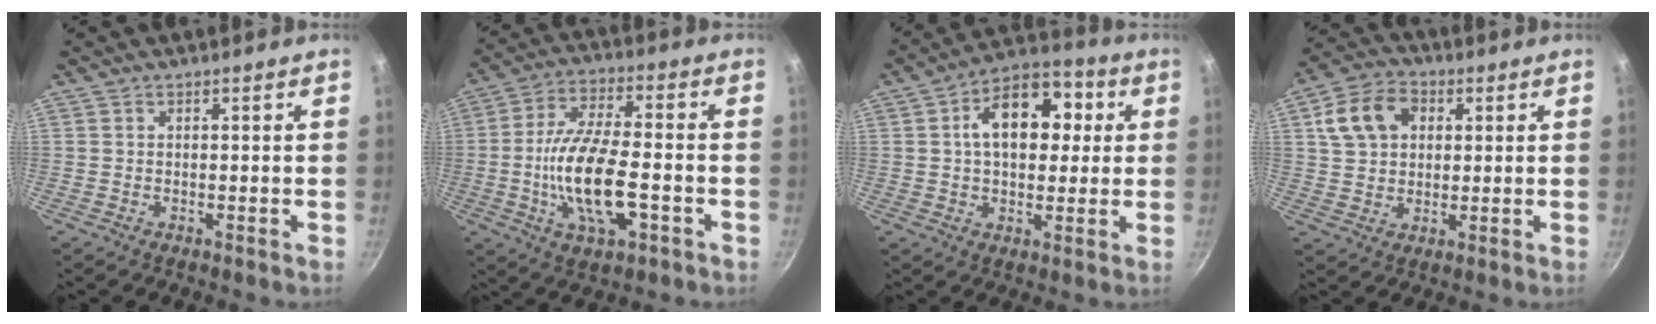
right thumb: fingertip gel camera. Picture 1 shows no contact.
{"total": 15.4, "force": [-3.4, 6.3, 13.7], "torque": [-0.259, 0.019, -0.060]}
{"total": 14.8, "force": [2.9, 9.2, 11.2], "torque": [-0.134, 0.022, 0.035]}
{"total": 10.9, "force": [3.1, 8.0, 6.6], "torque": [-0.105, 0.009, 0.052]}